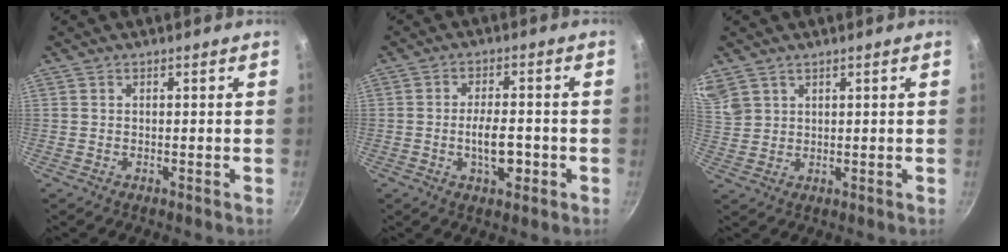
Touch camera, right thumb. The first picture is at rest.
{"total": 7.1, "force": [-1.8, 3.2, 6.0], "torque": [-0.083, 0.013, -0.029]}
{"total": 8.2, "force": [5.2, 5.5, 3.1], "torque": [-0.066, 0.014, 0.116]}